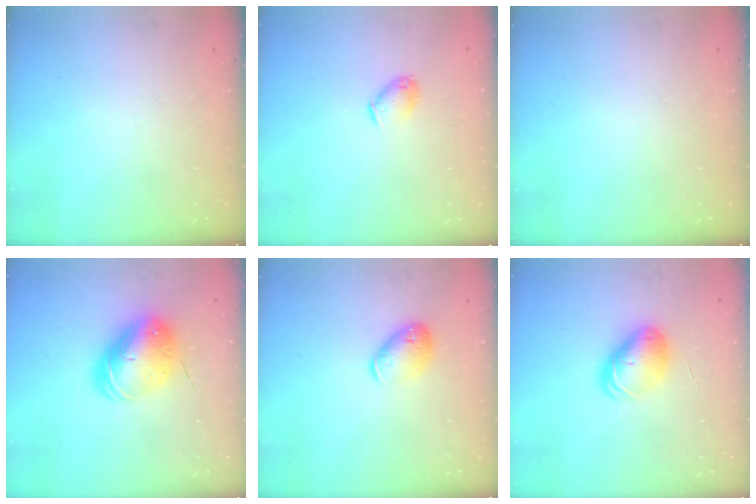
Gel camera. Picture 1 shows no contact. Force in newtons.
{"total": 5.6, "press": 5.6, "slide": 0.8}
{"total": 0.0}
{"total": 12.1, "press": 11.9, "slide": 2.2}
{"total": 9.7, "press": 9.5, "slide": 1.6}
{"total": 10.0, "press": 9.9, "slide": 1.8}